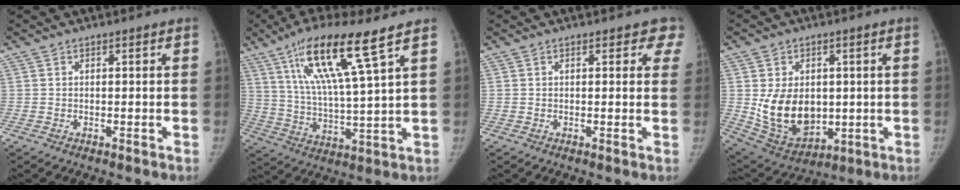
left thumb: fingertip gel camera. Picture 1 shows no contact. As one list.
[{"total": 15.9, "force": [8.9, 1.0, 13.2], "torque": [-0.248, -0.034, 0.166]}, {"total": 3.8, "force": [2.6, 1.9, 2.0], "torque": [0.016, -0.004, 0.014]}, {"total": 13.7, "force": [0.2, 10.1, 9.3], "torque": [-0.116, -0.017, 0.033]}]